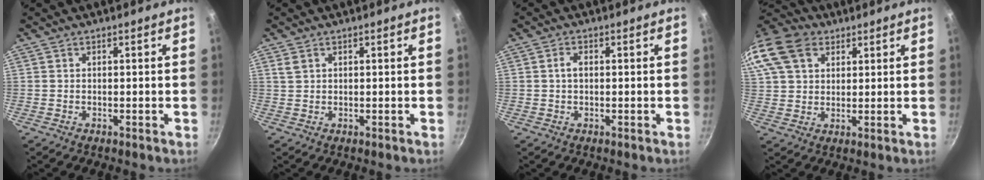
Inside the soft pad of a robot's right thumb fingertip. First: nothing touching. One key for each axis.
{"total": 1.6, "fx": 0.8, "fy": 1.1, "fz": 0.8, "tx": -0.014, "ty": 0.001, "tz": 0.018}
{"total": 2.0, "fx": 0.2, "fy": 1.3, "fz": 1.5, "tx": -0.025, "ty": 0.006, "tz": 0.002}
{"total": 20.2, "fx": 9.2, "fy": 14.5, "fz": 10.5, "tx": -0.247, "ty": 0.038, "tz": 0.168}